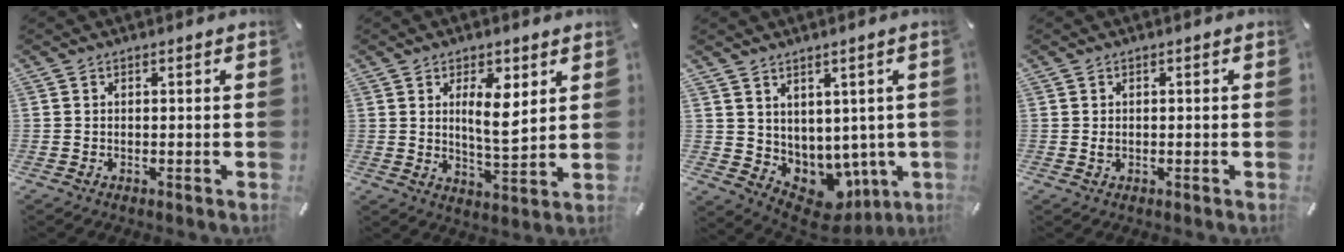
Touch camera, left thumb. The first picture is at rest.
{"total": 8.1, "force": [2.9, 3.3, 6.9], "torque": [-0.109, -0.011, 0.045]}
{"total": 5.3, "force": [1.7, 5.0, 0.8], "torque": [-0.012, -0.037, 0.045]}
{"total": 0.9, "force": [-0.1, 0.6, 0.7], "torque": [-0.014, 0.001, -0.002]}